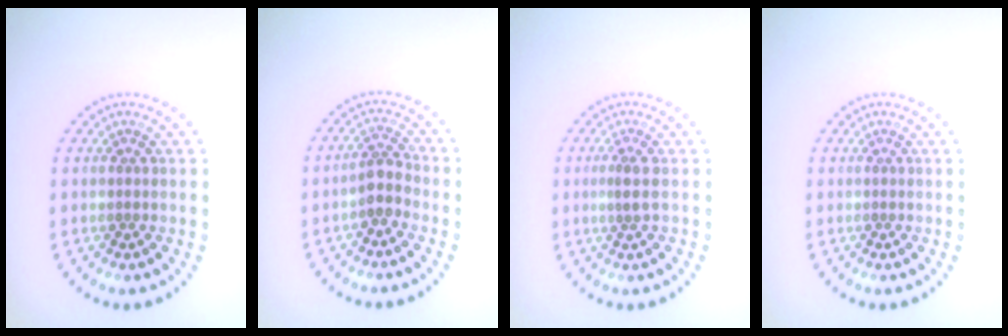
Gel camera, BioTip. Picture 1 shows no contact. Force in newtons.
{"total": 2.1, "press": 1.8, "slide": 1.1}
{"total": 1.4, "press": 0.9, "slide": 1.1}
{"total": 0.0}